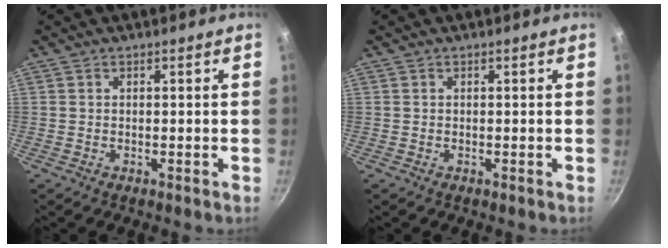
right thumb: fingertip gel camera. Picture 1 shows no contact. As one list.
[{"total": 0.0}]